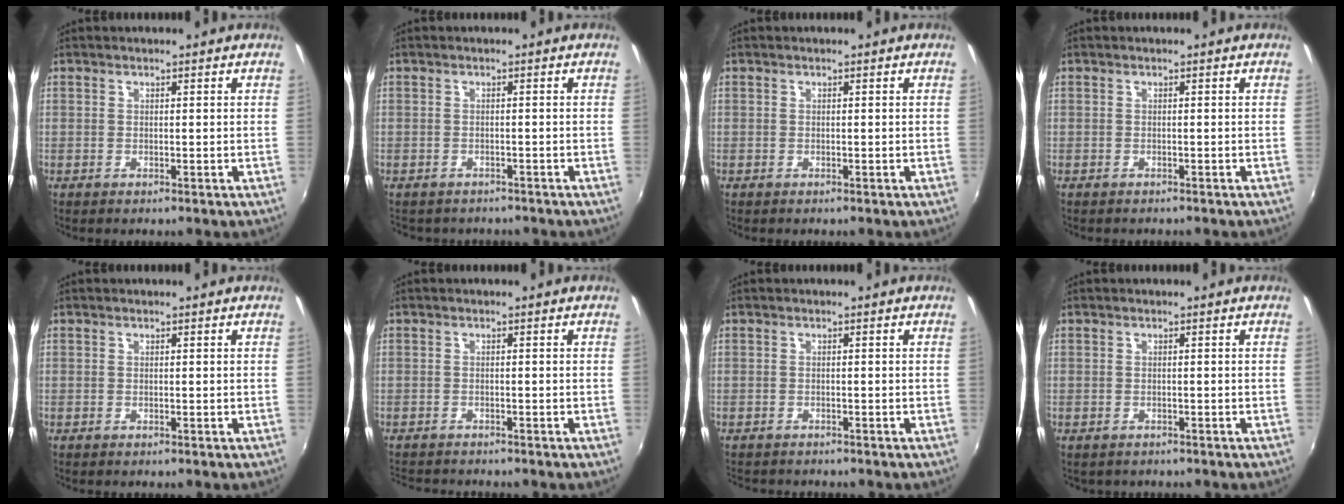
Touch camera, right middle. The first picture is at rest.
{"total": 3.5, "force": [-3.0, 1.4, 0.9], "torque": [-0.025, -0.017, -0.039]}
{"total": 0.0}
{"total": 1.1, "force": [-1.0, 0.2, 0.3], "torque": [-0.010, -0.004, -0.012]}
{"total": 0.0}
{"total": 4.1, "force": [-3.9, 0.4, 1.1], "torque": [-0.032, -0.020, -0.066]}
{"total": 2.5, "force": [-2.4, 0.4, 0.6], "torque": [-0.019, -0.016, -0.036]}
{"total": 1.0, "force": [-0.7, 0.5, 0.3], "torque": [-0.011, -0.003, -0.007]}